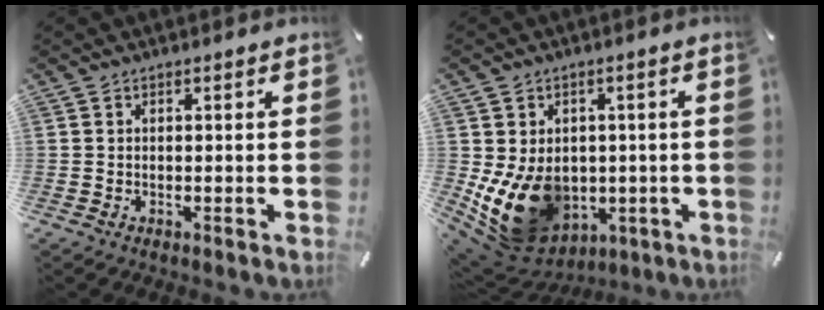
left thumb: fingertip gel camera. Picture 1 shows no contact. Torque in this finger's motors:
{"motor_torque": [2.44, 2.57, 1.96, 0.15, 0.75]}